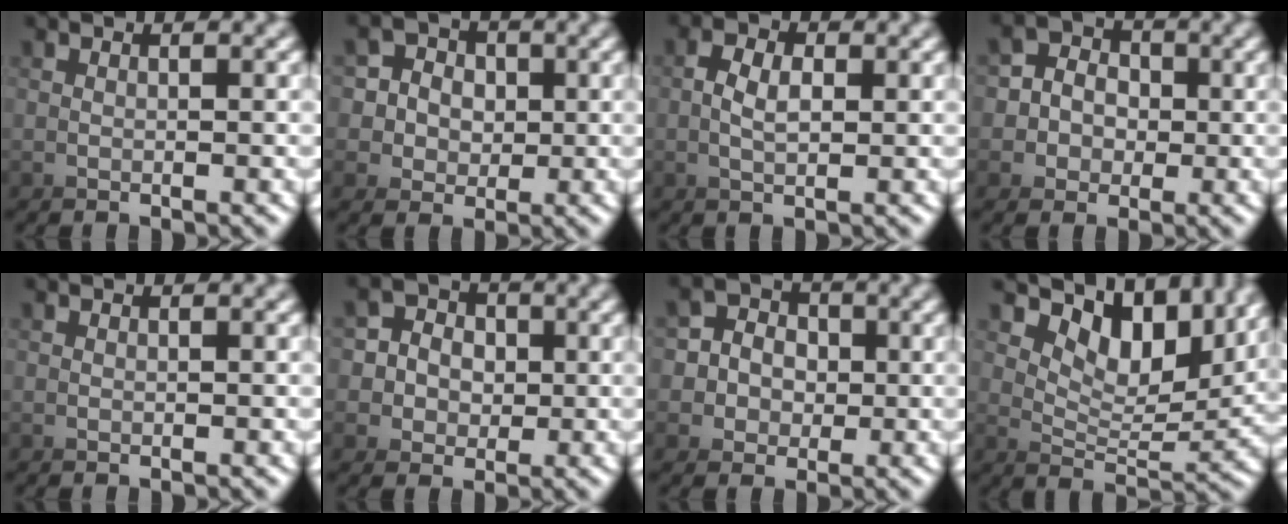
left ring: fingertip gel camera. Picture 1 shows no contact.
{"total": 4.4, "force": [0.6, 4.3, -0.5], "torque": [-0.002, -0.014, 0.008]}
{"total": 1.4, "force": [-0.6, -1.1, -0.6], "torque": [0.005, -0.001, -0.014]}
{"total": 3.5, "force": [-0.1, 3.3, -1.1], "torque": [0.009, -0.011, -0.004]}
{"total": 0.0}
{"total": 3.8, "force": [0.3, 3.7, -0.9], "torque": [0.006, -0.014, 0.006]}
{"total": 3.9, "force": [0.2, 3.8, -0.8], "torque": [0.005, -0.011, 0.000]}
{"total": 7.7, "force": [7.6, 1.2, 1.1], "torque": [-0.031, 0.062, 0.086]}